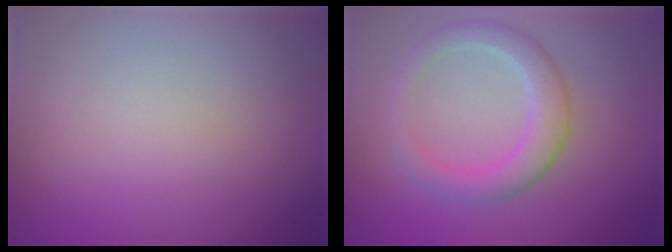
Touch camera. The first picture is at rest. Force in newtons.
{"total": 3.6, "press": 3.6, "slide": 0.2}